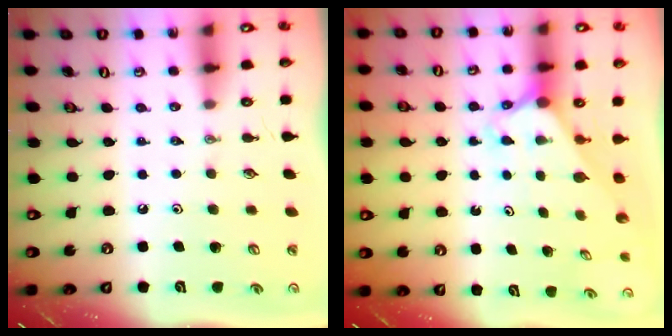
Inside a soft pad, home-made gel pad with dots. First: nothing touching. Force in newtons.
{"total": 2.2, "press": 2.2, "slide": 0.2}